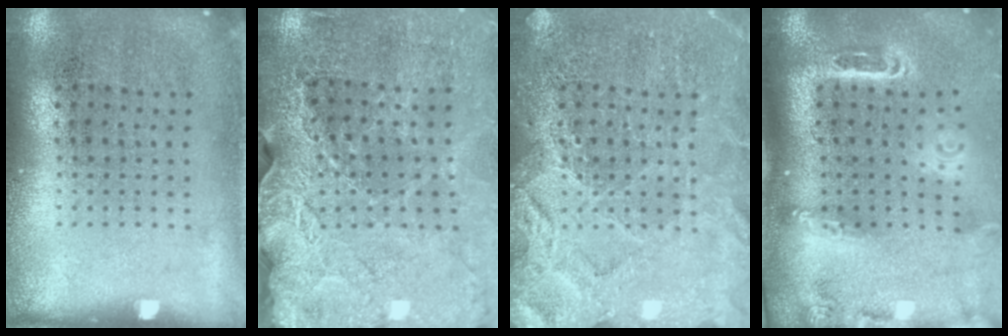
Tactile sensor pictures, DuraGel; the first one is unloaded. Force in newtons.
{"total": 3.0, "press": 3.0, "slide": 0.2}
{"total": 4.9, "press": 4.8, "slide": 0.6}
{"total": 2.7, "press": 1.9, "slide": 1.9}